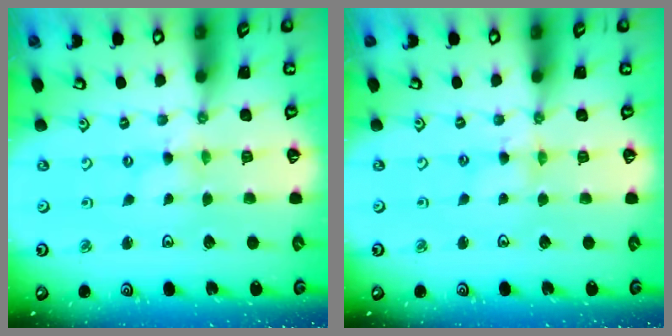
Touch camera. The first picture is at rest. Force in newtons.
{"total": 2.1, "press": 2.1, "slide": 0.3}